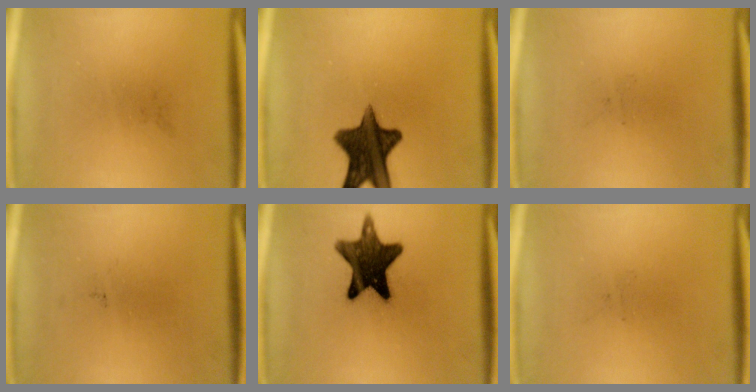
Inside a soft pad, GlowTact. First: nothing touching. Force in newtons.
{"total": 12.8}
{"total": 0.0}
{"total": 0.0}
{"total": 14.2}
{"total": 0.0}